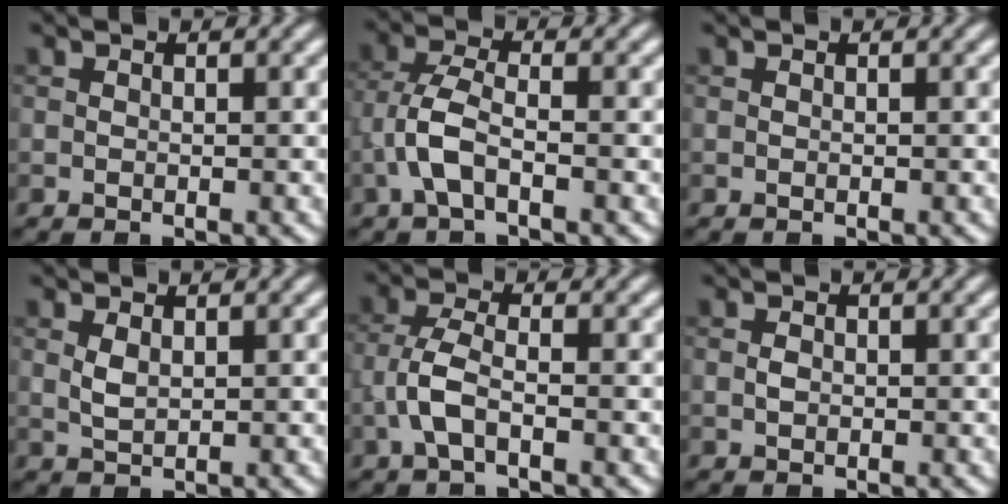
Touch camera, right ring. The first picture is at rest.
{"total": 3.5, "force": [-1.4, 1.3, 2.9], "torque": [-0.069, 0.008, -0.037]}
{"total": 0.0}
{"total": 1.3, "force": [0.5, 0.6, 1.0], "torque": [-0.027, -0.001, 0.015]}
{"total": 3.0, "force": [-1.2, 1.0, 2.5], "torque": [-0.061, 0.007, -0.034]}
{"total": 0.7, "force": [0.0, 0.5, 0.4], "torque": [-0.009, -0.002, -0.001]}